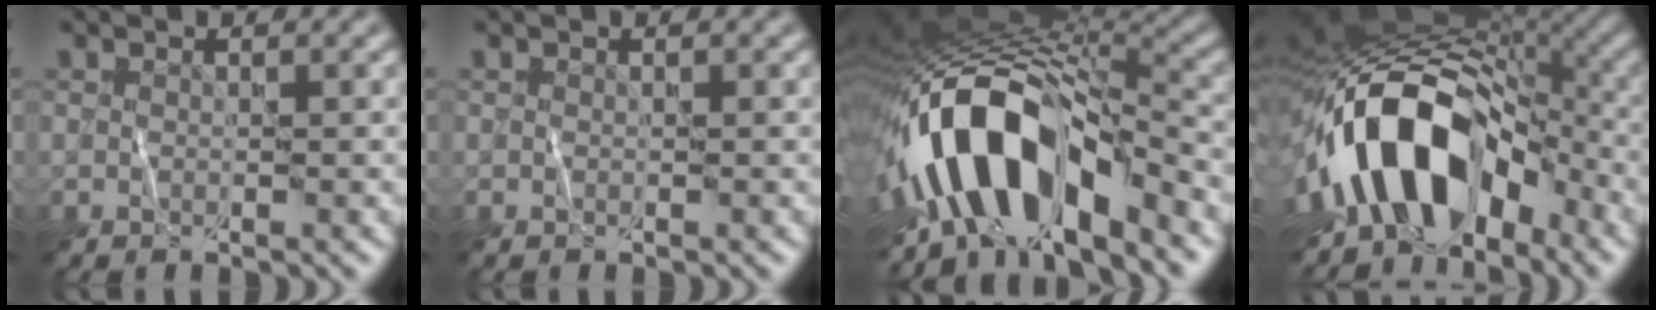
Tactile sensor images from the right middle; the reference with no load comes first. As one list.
[{"total": 0.0}, {"total": 14.2, "force": [-5.5, 6.7, 11.3], "torque": [-0.185, 0.010, -0.103]}, {"total": 13.8, "force": [-5.0, 8.4, 9.7], "torque": [-0.146, 0.017, -0.097]}]